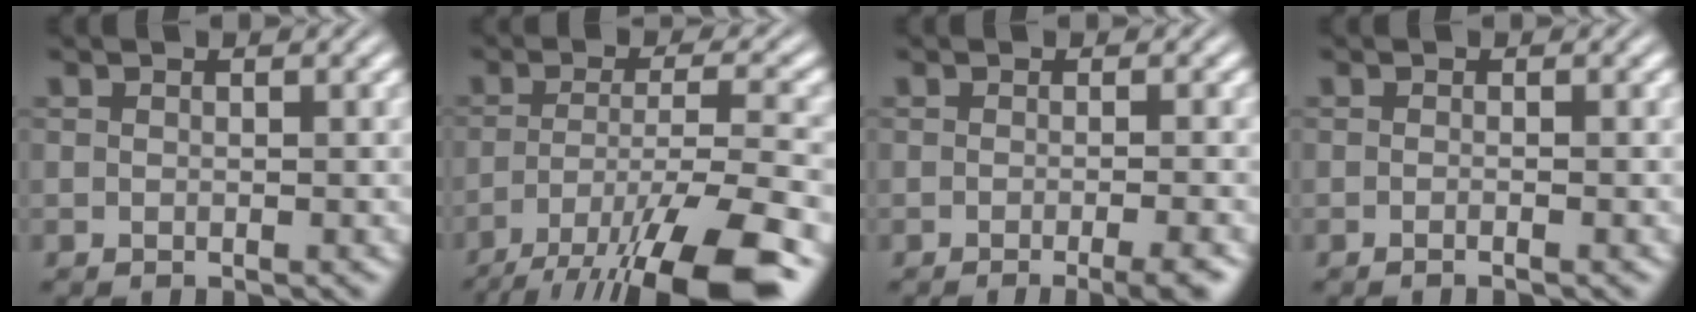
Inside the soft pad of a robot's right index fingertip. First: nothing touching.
{"total": 8.6, "force": [-4.7, 1.9, 7.0], "torque": [-0.100, -0.030, -0.056]}
{"total": 2.9, "force": [-2.1, 0.2, 2.0], "torque": [-0.019, 0.002, -0.035]}
{"total": 1.1, "force": [-1.0, -0.1, 0.5], "torque": [-0.003, 0.007, -0.019]}